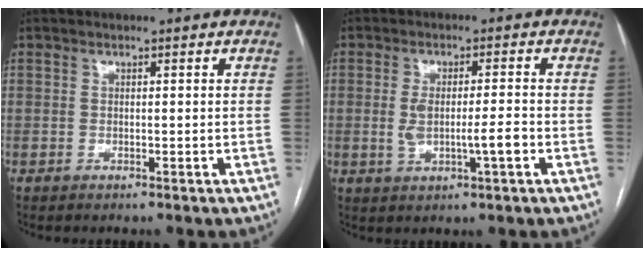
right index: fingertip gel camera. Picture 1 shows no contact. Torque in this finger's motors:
{"motor_torque": [0.28, 0.17, 0.18, 0.03]}